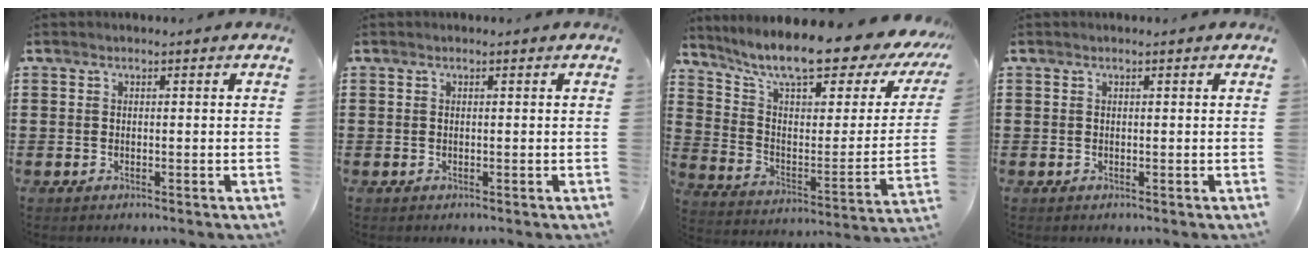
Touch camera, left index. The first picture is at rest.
{"total": 0.0}
{"total": 12.0, "force": [9.9, 1.1, 6.6], "torque": [-0.143, -0.075, 0.162]}
{"total": 0.0}